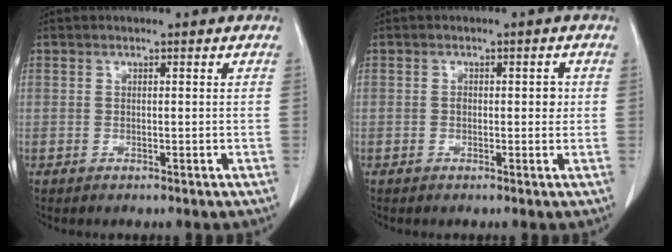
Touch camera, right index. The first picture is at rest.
{"total": 2.3, "force": [0.0, 1.3, 1.9], "torque": [-0.022, 0.004, -0.001]}